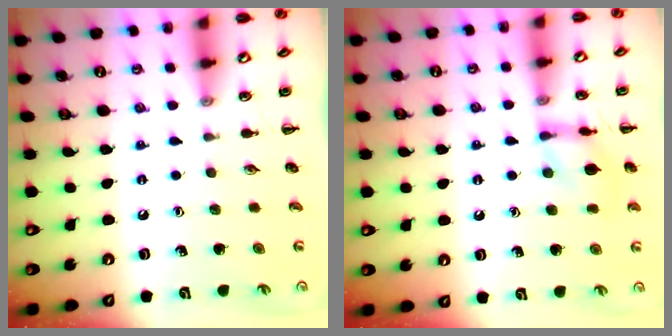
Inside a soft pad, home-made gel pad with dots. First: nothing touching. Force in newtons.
{"total": 10.3, "press": 10.3, "slide": 0.4}